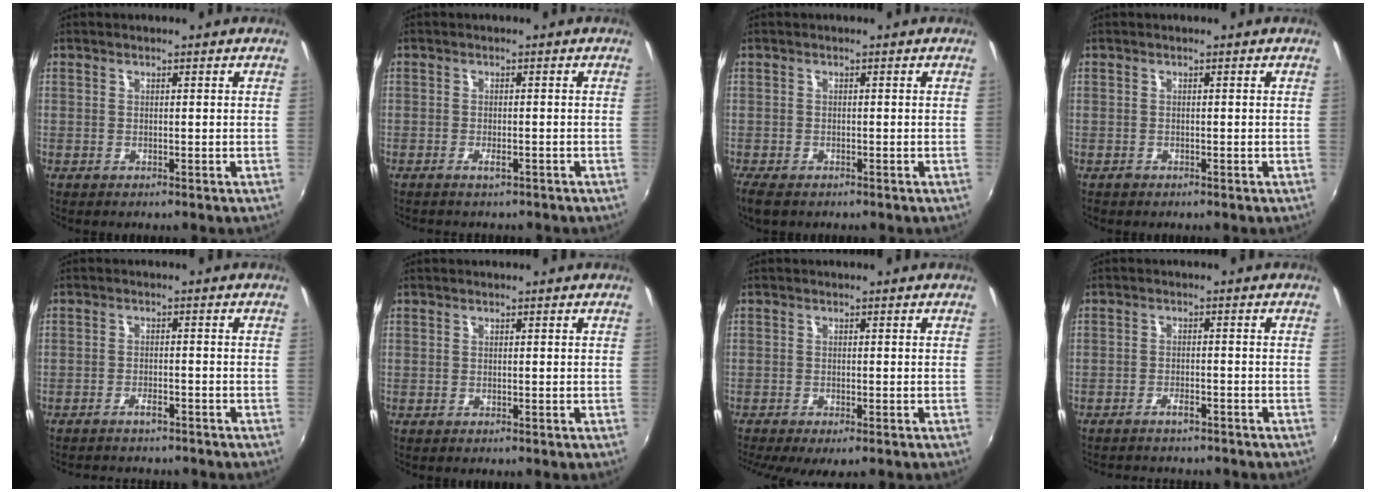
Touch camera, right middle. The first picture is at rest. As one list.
[{"total": 1.5, "force": [-1.3, 0.4, 0.7], "torque": [-0.016, 0.002, -0.020]}, {"total": 4.1, "force": [-3.0, 1.6, 2.2], "torque": [-0.054, -0.018, -0.055]}, {"total": 0.8, "force": [-0.6, 0.5, 0.1], "torque": [-0.004, -0.002, -0.010]}, {"total": 5.1, "force": [-4.5, 1.5, 1.8], "torque": [-0.048, -0.004, -0.067]}, {"total": 0.0}, {"total": 5.4, "force": [-4.0, 1.0, 3.5], "torque": [-0.079, -0.027, -0.064]}, {"total": 5.3, "force": [-4.7, 1.5, 1.9], "torque": [-0.050, -0.005, -0.069]}]